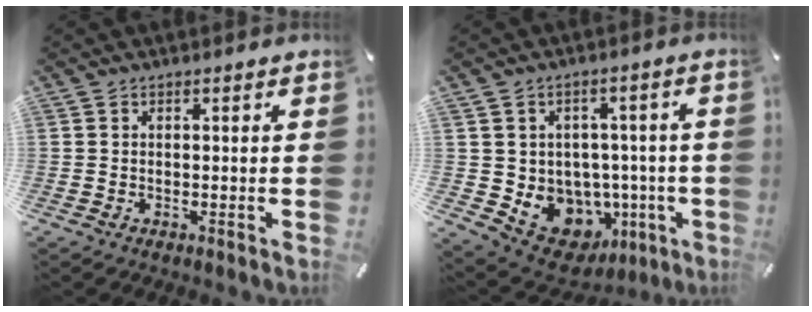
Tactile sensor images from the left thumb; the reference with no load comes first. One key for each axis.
{"total": 9.2, "fx": -2.2, "fy": 8.5, "fz": 3.0, "tx": -0.040, "ty": -0.009, "tz": -0.020}